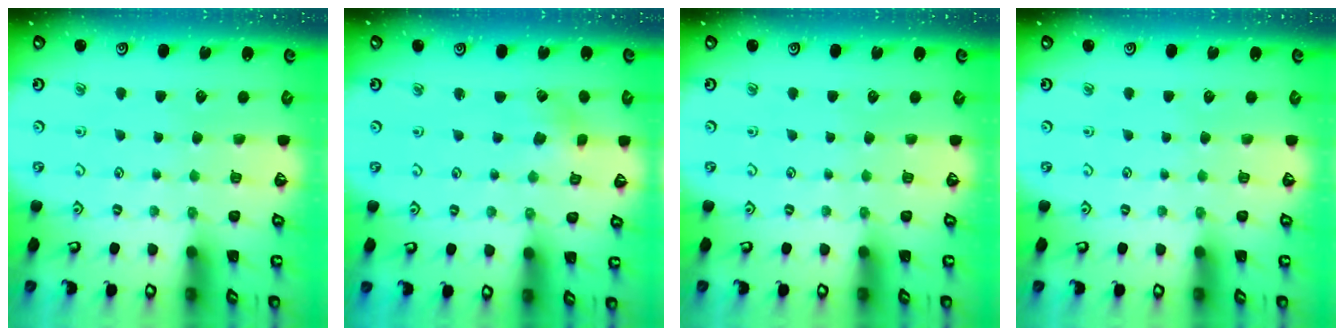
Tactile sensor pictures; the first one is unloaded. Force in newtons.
{"total": 2.6, "press": 2.6, "slide": 0.5}
{"total": 0.0}
{"total": 0.0}